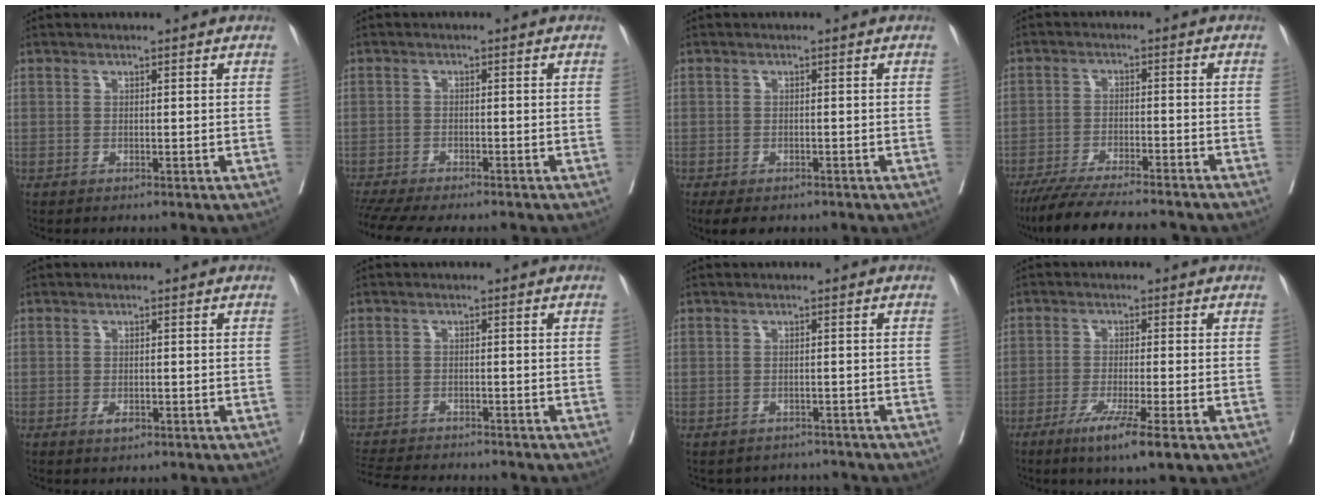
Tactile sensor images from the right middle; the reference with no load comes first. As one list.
[{"total": 11.8, "force": [-10.3, 2.1, 5.4], "torque": [-0.090, -0.009, -0.147]}, {"total": 5.2, "force": [-4.0, 2.4, 2.5], "torque": [-0.030, -0.007, -0.056]}, {"total": 15.1, "force": [-13.2, 1.5, 7.1], "torque": [-0.113, -0.025, -0.198]}, {"total": 1.7, "force": [-0.9, 0.8, 1.2], "torque": [-0.017, 0.001, -0.011]}, {"total": 10.7, "force": [-9.8, 1.9, 3.7], "torque": [-0.066, -0.008, -0.145]}, {"total": 4.2, "force": [-3.9, 1.6, -0.3], "torque": [0.008, 0.010, -0.049]}, {"total": 7.1, "force": [-4.0, 0.0, 5.9], "torque": [-0.102, -0.020, -0.067]}]